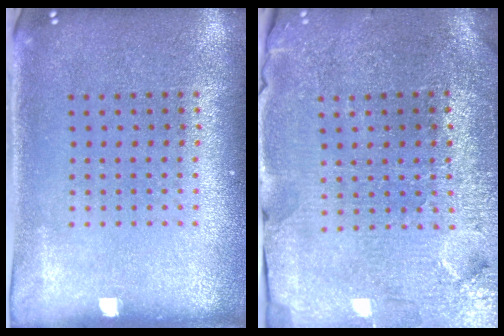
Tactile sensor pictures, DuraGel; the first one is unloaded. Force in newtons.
{"total": 3.8, "press": 3.6, "slide": 1.1}